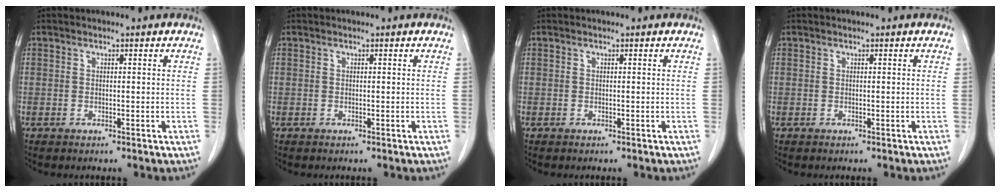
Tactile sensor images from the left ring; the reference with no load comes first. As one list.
[{"total": 0.0}, {"total": 0.0}, {"total": 0.0}]